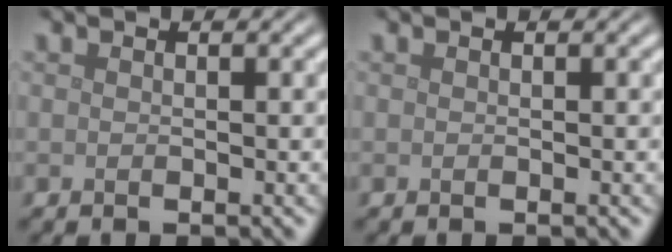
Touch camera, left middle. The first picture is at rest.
{"total": 0.0}